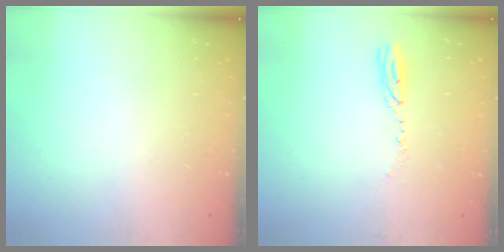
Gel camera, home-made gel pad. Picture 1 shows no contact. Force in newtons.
{"total": 3.6, "press": 3.5, "slide": 0.7}